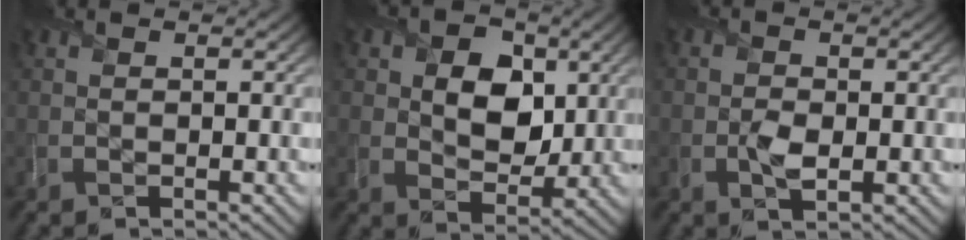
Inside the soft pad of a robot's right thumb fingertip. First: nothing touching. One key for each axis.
{"total": 7.8, "fx": 2.0, "fy": 5.6, "fz": 5.1, "tx": -0.095, "ty": 0.001, "tz": 0.026}
{"total": 2.5, "fx": -0.6, "fy": 1.7, "fz": 1.8, "tx": -0.036, "ty": -0.006, "tz": -0.011}